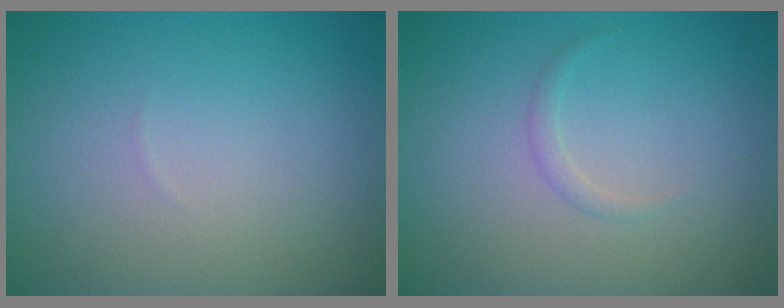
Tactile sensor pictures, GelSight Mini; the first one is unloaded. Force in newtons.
{"total": 0.7, "press": 0.7, "slide": 0.0}